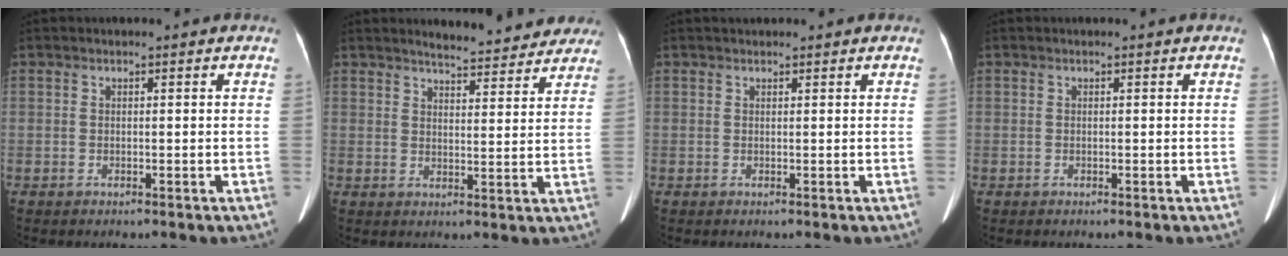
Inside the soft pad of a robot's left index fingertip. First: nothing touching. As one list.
[{"total": 11.0, "force": [10.3, 2.0, 3.3], "torque": [-0.027, -0.004, 0.117]}, {"total": 1.4, "force": [1.2, 0.6, 0.4], "torque": [-0.008, 0.021, 0.018]}, {"total": 0.0}]